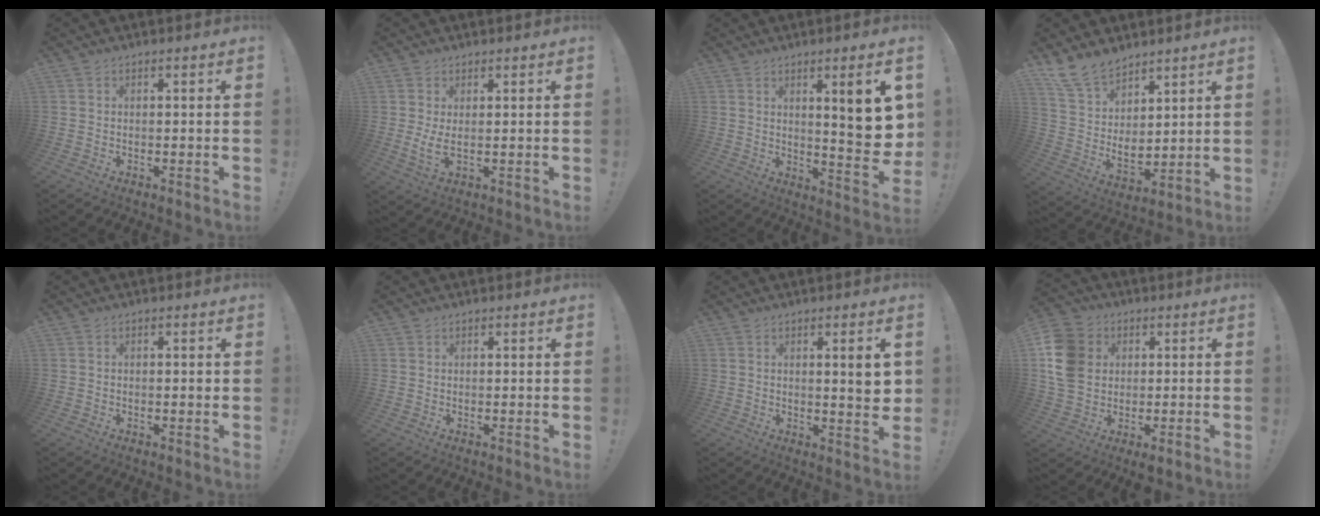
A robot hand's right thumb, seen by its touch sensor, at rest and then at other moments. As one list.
[{"total": 4.1, "force": [1.0, 1.5, 3.7], "torque": [-0.051, -0.015, 0.017]}, {"total": 11.8, "force": [3.6, 1.9, 11.1], "torque": [-0.125, -0.035, 0.050]}, {"total": 12.1, "force": [9.7, 6.2, 3.8], "torque": [-0.092, -0.069, 0.192]}, {"total": 0.0}, {"total": 0.0}, {"total": 6.1, "force": [1.5, 0.7, 5.9], "torque": [-0.072, -0.013, 0.020]}, {"total": 13.0, "force": [0.6, 10.9, 7.1], "torque": [-0.142, 0.018, 0.019]}]